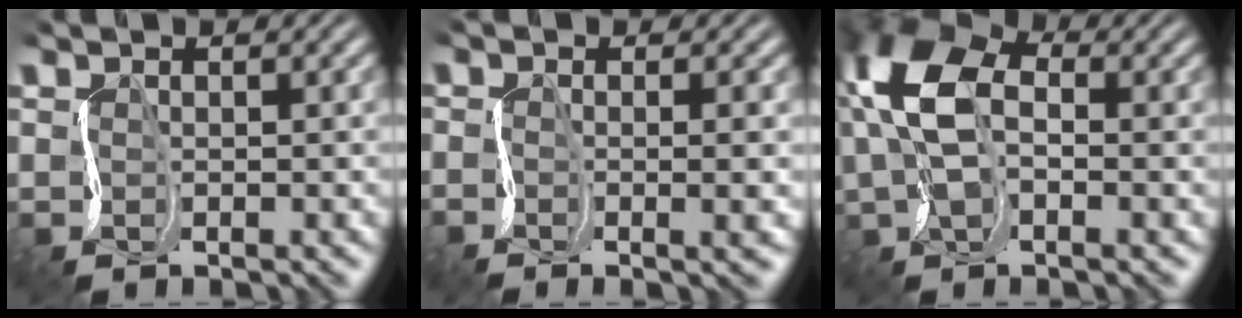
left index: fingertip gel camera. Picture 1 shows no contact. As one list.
[{"total": 3.4, "force": [0.0, 1.0, 3.2], "torque": [-0.019, 0.009, -0.018]}, {"total": 8.6, "force": [1.4, 5.2, 6.8], "torque": [-0.153, 0.010, 0.022]}]